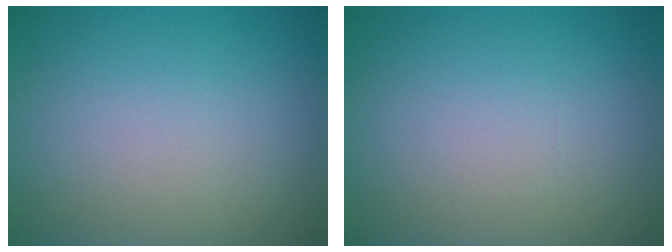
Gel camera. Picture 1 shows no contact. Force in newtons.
{"total": 0.0}